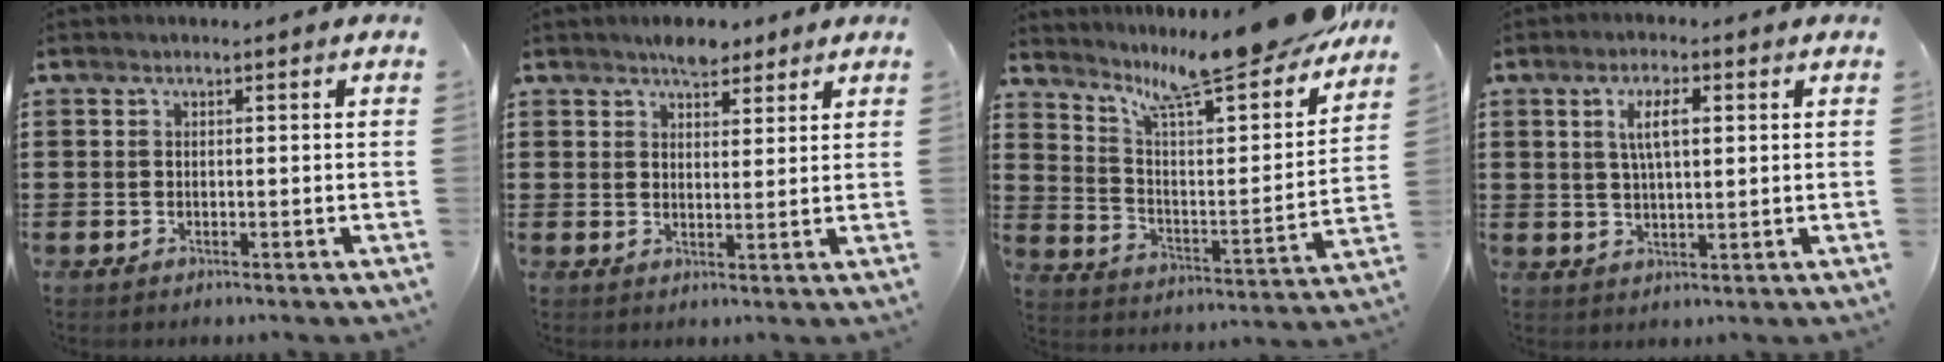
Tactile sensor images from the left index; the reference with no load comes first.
{"total": 3.9, "force": [3.4, 1.6, 1.2], "torque": [-0.024, 0.000, 0.061]}
{"total": 13.3, "force": [11.3, 0.8, 6.9], "torque": [-0.137, -0.080, 0.183]}
{"total": 4.8, "force": [1.5, 1.8, 4.2], "torque": [-0.090, 0.010, 0.023]}